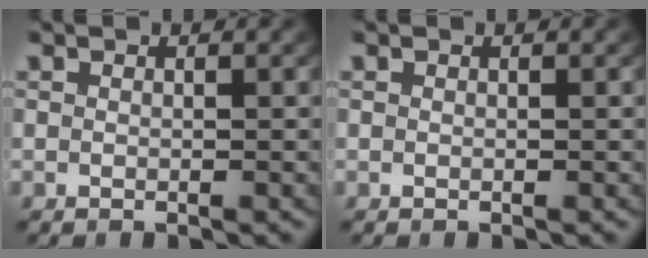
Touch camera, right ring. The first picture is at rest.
{"total": 0.0}